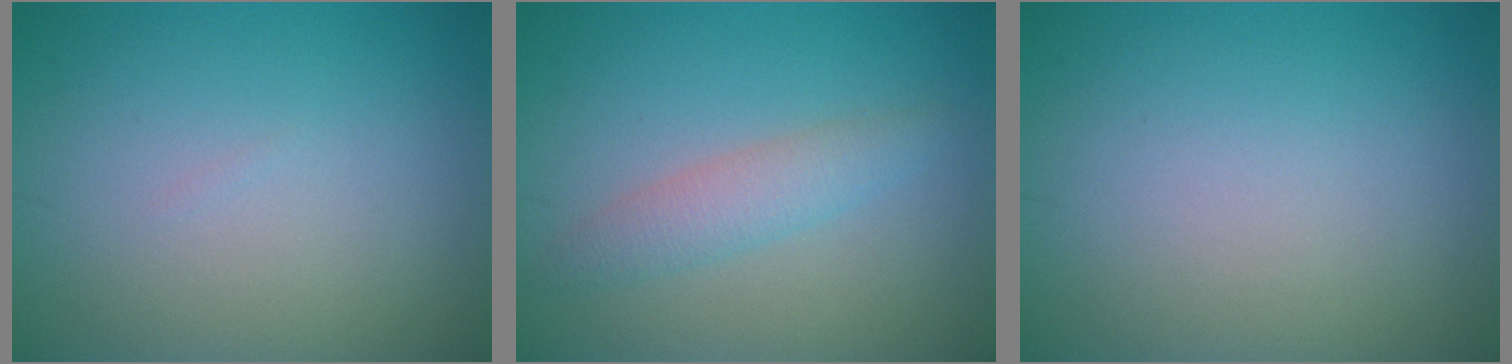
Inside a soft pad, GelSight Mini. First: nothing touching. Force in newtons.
{"total": 2.4, "press": 2.4, "slide": 0.0}
{"total": 0.0}